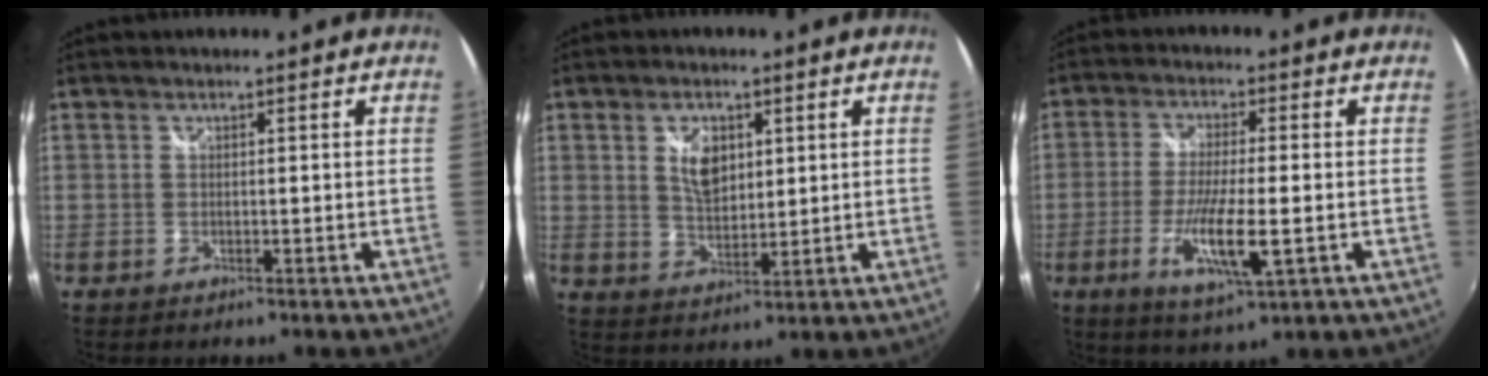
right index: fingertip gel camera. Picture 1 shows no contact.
{"total": 6.2, "force": [2.0, 3.6, 4.6], "torque": [-0.079, 0.003, 0.039]}
{"total": 10.3, "force": [-3.1, 1.6, 9.7], "torque": [-0.190, -0.019, -0.056]}